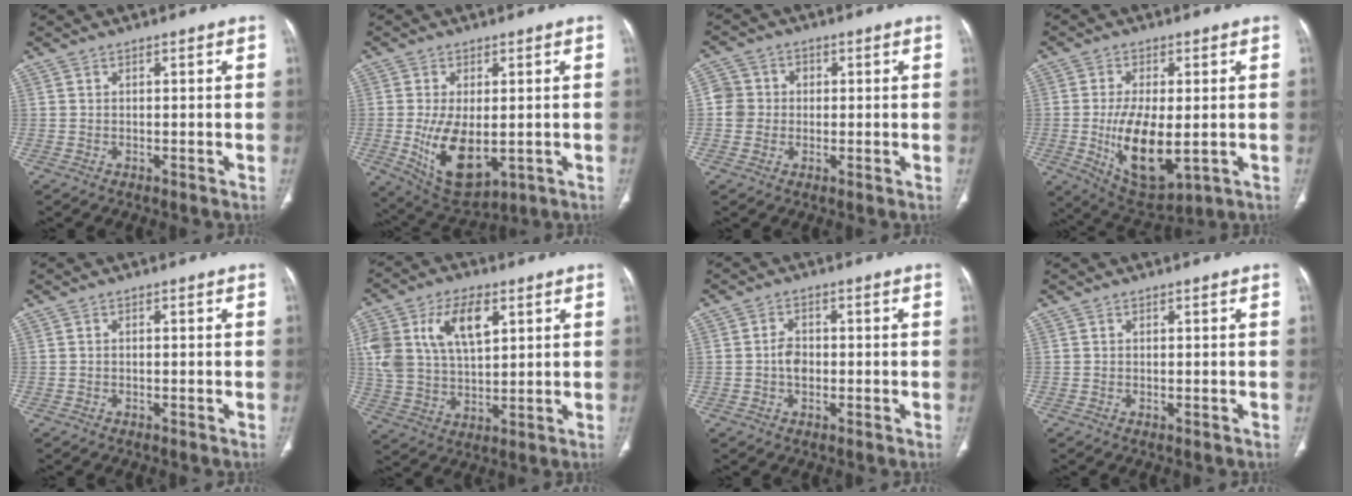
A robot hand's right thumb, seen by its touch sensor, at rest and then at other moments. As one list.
[{"total": 11.5, "force": [-1.7, 6.0, 9.7], "torque": [-0.164, -0.019, -0.008]}, {"total": 4.8, "force": [0.0, 4.7, 1.0], "torque": [0.004, 0.011, -0.006]}, {"total": 13.2, "force": [-2.0, 6.0, 11.6], "torque": [-0.200, -0.023, -0.016]}, {"total": 0.0}, {"total": 15.1, "force": [5.5, 8.4, 11.3], "torque": [-0.208, -0.004, 0.110]}, {"total": 3.3, "force": [-0.4, 2.3, 2.3], "torque": [-0.035, 0.008, -0.011]}, {"total": 0.0}]